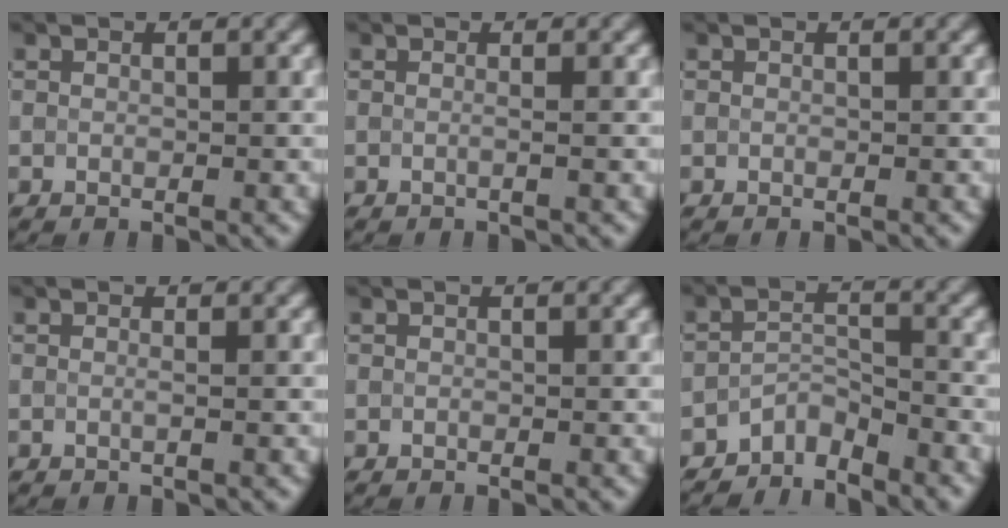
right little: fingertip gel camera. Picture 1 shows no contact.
{"total": 0.9, "force": [-0.1, 0.3, 0.9], "torque": [-0.010, -0.005, -0.009]}
{"total": 0.0}
{"total": 0.7, "force": [-0.1, 0.2, 0.7], "torque": [-0.009, -0.004, -0.005]}
{"total": 0.0}
{"total": 2.9, "force": [-2.7, 0.9, 0.7], "torque": [-0.008, 0.006, -0.055]}